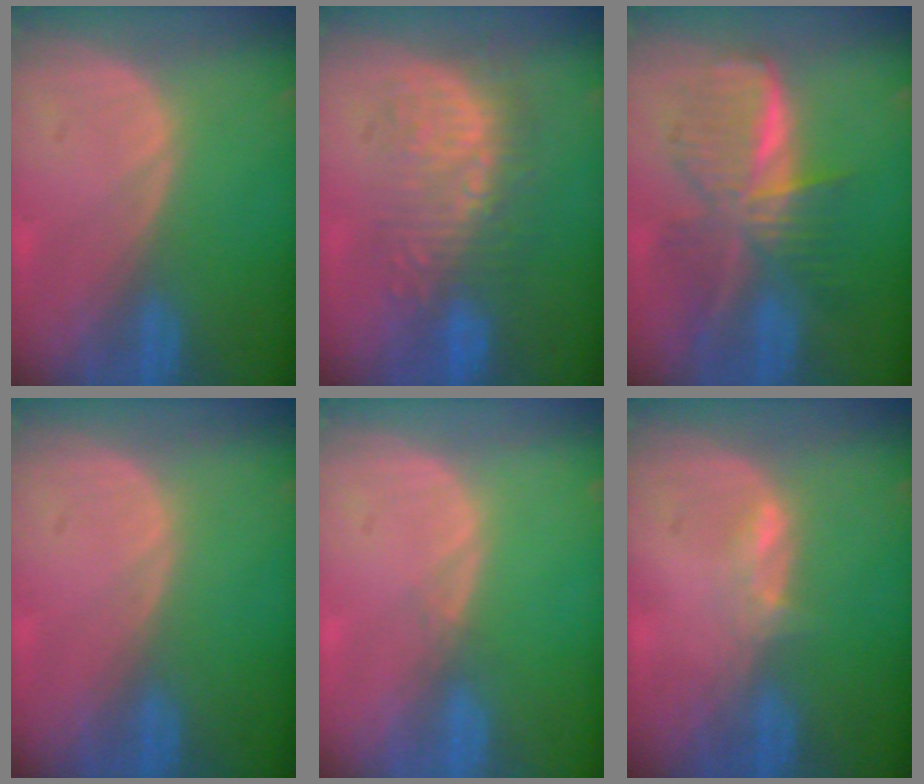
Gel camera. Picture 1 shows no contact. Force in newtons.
{"total": 8.9, "press": 8.7, "slide": 1.8}
{"total": 9.1, "press": 9.1, "slide": 0.6}
{"total": 0.0}
{"total": 0.6, "press": 0.6, "slide": 0.2}
{"total": 1.7, "press": 1.7, "slide": 0.6}